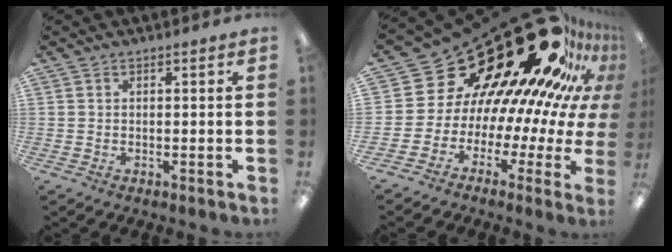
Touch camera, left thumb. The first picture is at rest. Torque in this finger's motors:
{"motor_torque": [1.09, 3.91, 1.51, -1.26, 0.06]}